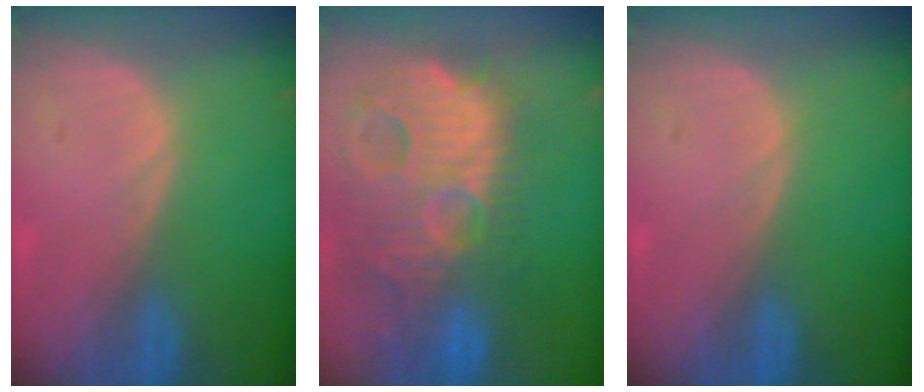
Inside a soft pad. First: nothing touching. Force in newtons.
{"total": 14.8, "press": 12.8, "slide": 7.5}
{"total": 0.0}